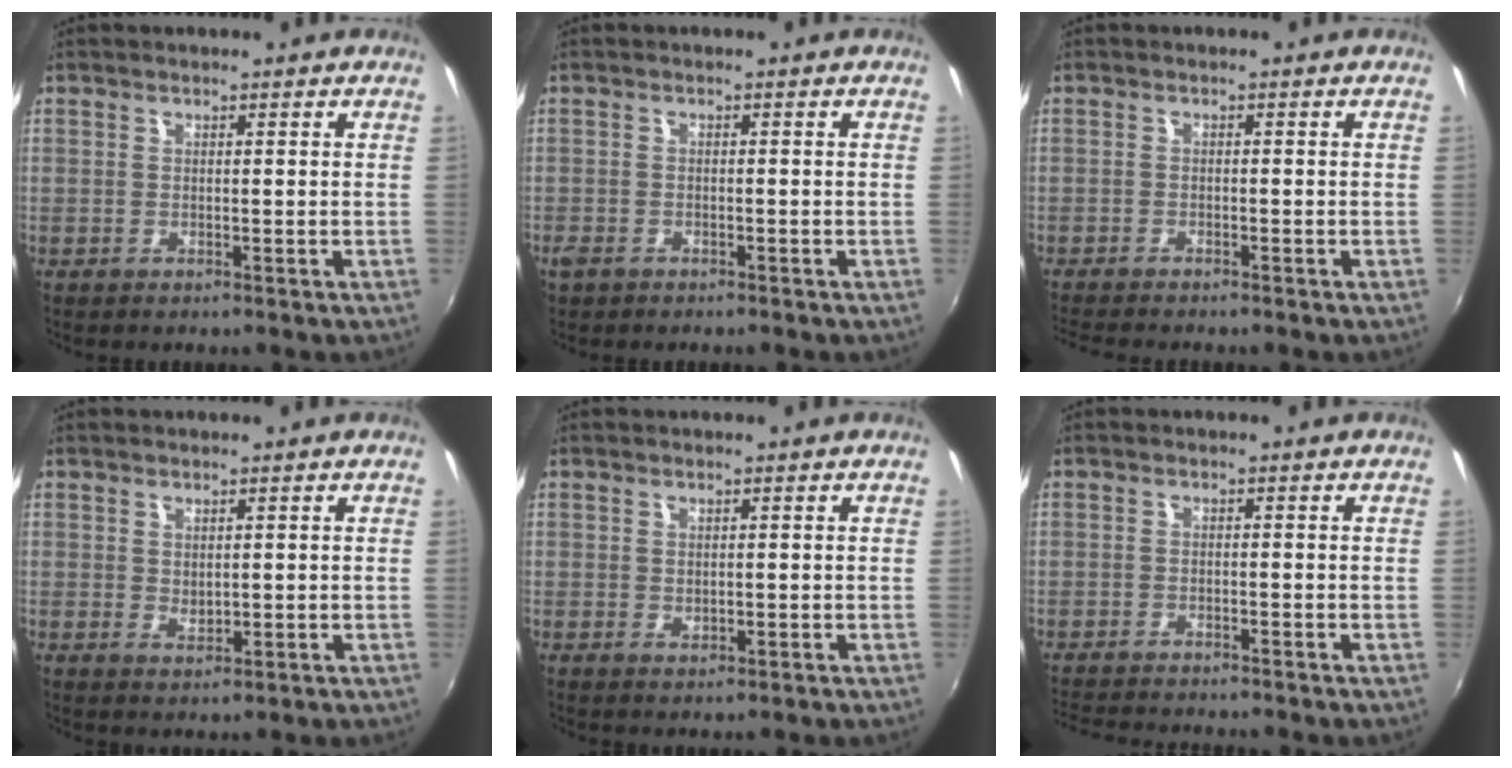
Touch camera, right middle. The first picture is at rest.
{"total": 2.4, "force": [-1.8, 1.3, 0.9], "torque": [-0.025, -0.005, -0.032]}
{"total": 5.6, "force": [-5.0, 0.6, 2.4], "torque": [-0.054, -0.018, -0.081]}
{"total": 1.6, "force": [0.6, 1.1, 1.0], "torque": [-0.013, 0.000, 0.011]}
{"total": 0.8, "force": [0.1, 0.7, 0.4], "torque": [-0.004, 0.000, 0.001]}
{"total": 6.9, "force": [-6.4, 0.7, 2.4], "torque": [-0.062, -0.017, -0.105]}